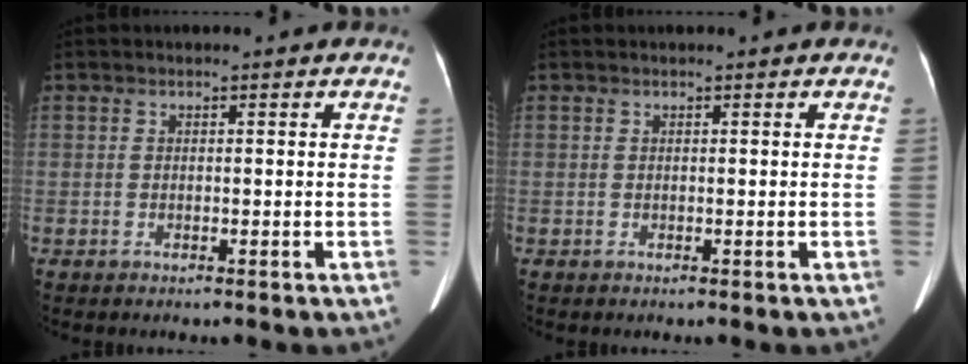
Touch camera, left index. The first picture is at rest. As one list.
[{"total": 0.0}]